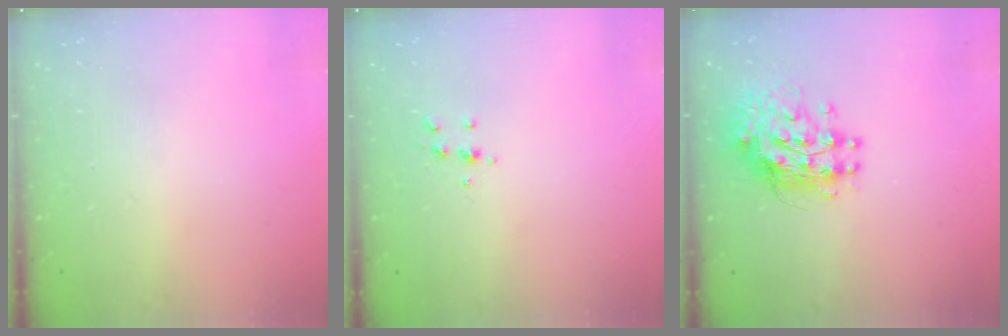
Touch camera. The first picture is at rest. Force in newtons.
{"total": 5.4, "press": 5.4, "slide": 0.5}
{"total": 11.0, "press": 10.9, "slide": 1.0}